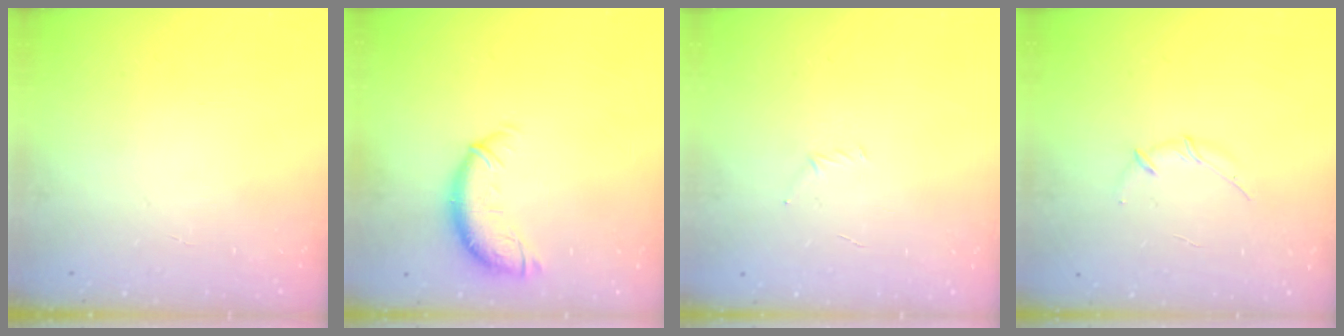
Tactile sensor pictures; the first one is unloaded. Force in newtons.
{"total": 10.3, "press": 10.3, "slide": 0.8}
{"total": 2.9, "press": 2.8, "slide": 0.8}
{"total": 3.0, "press": 2.9, "slide": 0.8}